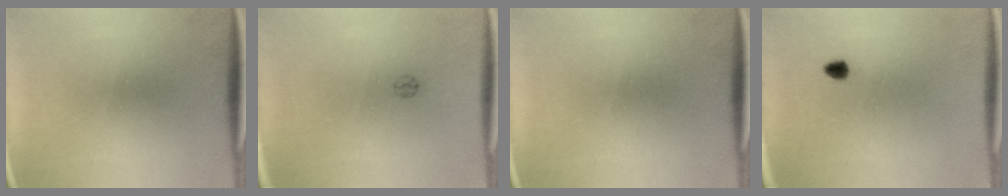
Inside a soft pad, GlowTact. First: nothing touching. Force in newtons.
{"total": 1.0}
{"total": 0.0}
{"total": 0.9}